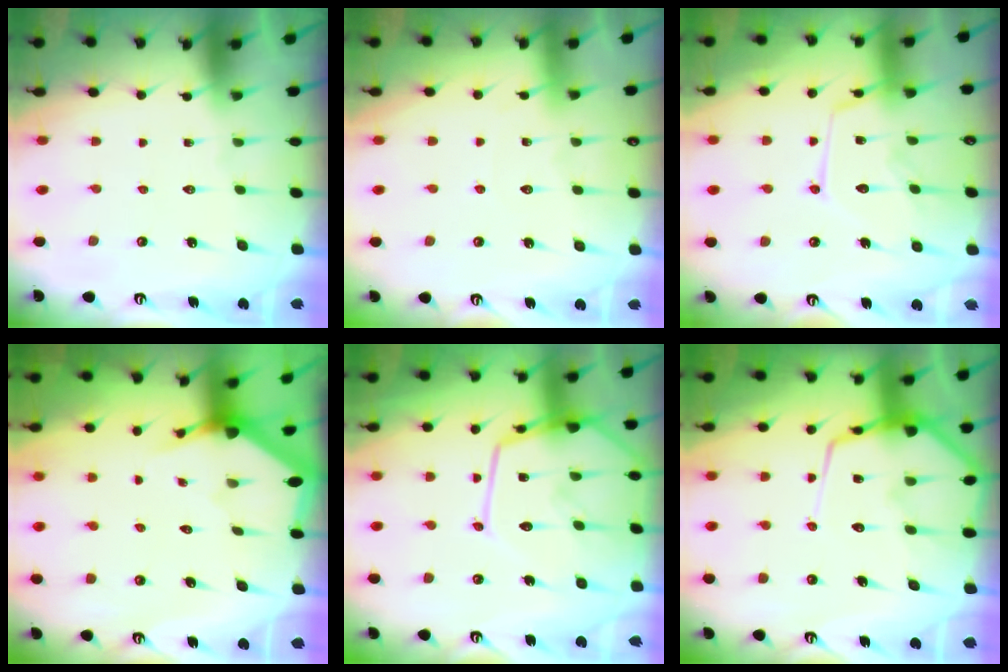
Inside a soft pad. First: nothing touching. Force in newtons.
{"total": 3.0, "press": 2.9, "slide": 0.4}
{"total": 13.2, "press": 13.1, "slide": 1.1}
{"total": 3.0, "press": 3.0, "slide": 0.1}
{"total": 18.3, "press": 18.2, "slide": 1.6}
{"total": 11.6, "press": 11.5, "slide": 1.3}